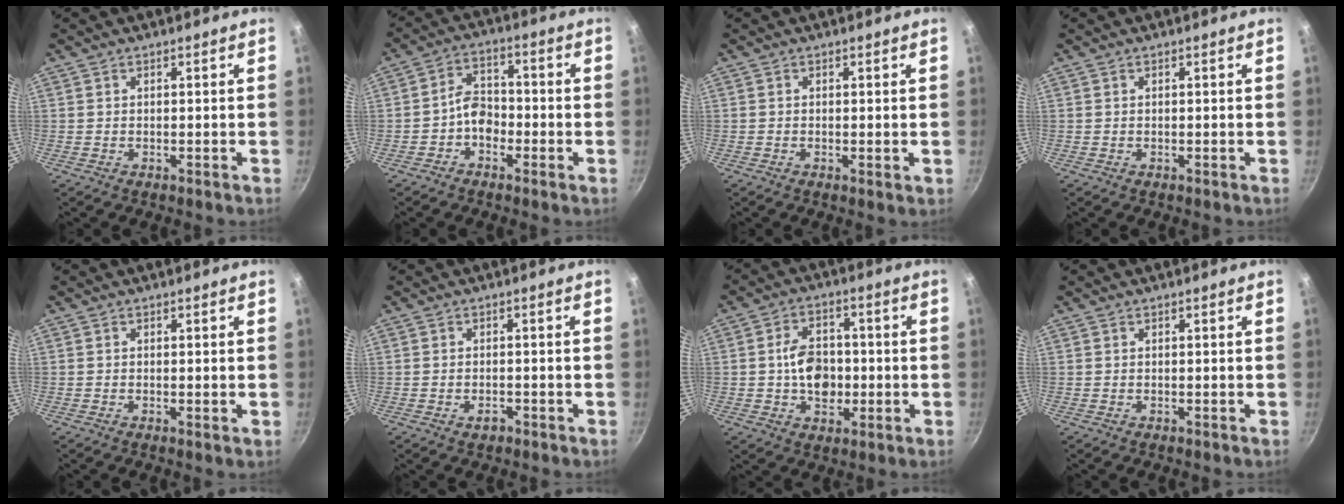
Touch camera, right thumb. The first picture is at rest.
{"total": 5.4, "force": [-2.1, 3.8, 3.2], "torque": [-0.032, 0.033, -0.043]}
{"total": 0.8, "force": [0.0, 0.2, 0.8], "torque": [-0.013, -0.003, -0.003]}
{"total": 0.0}
{"total": 0.6, "force": [-0.1, 0.1, 0.6], "torque": [-0.011, -0.002, -0.003]}
{"total": 1.9, "force": [-1.1, 1.1, 1.1], "torque": [-0.016, 0.009, -0.015]}
{"total": 9.7, "force": [-0.8, 6.8, 6.8], "torque": [-0.083, 0.014, -0.015]}
{"total": 0.0}